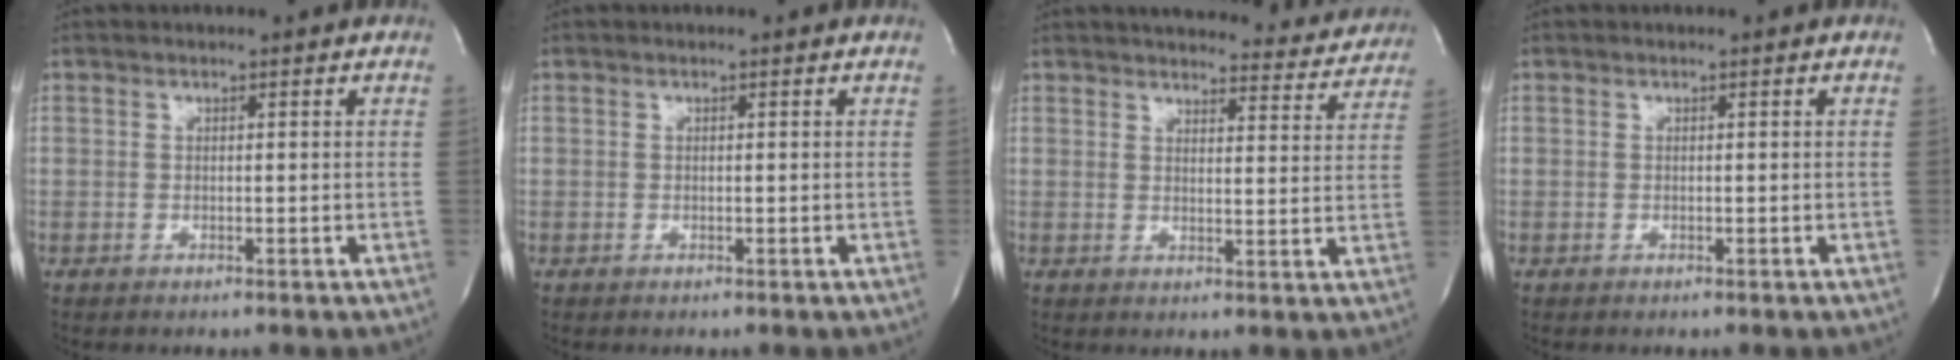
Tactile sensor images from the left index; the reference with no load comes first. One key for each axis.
{"total": 0.0}
{"total": 16.5, "fx": 15.6, "fy": 3.7, "fz": 3.9, "tx": -0.029, "ty": -0.021, "tz": 0.174}
{"total": 0.0}